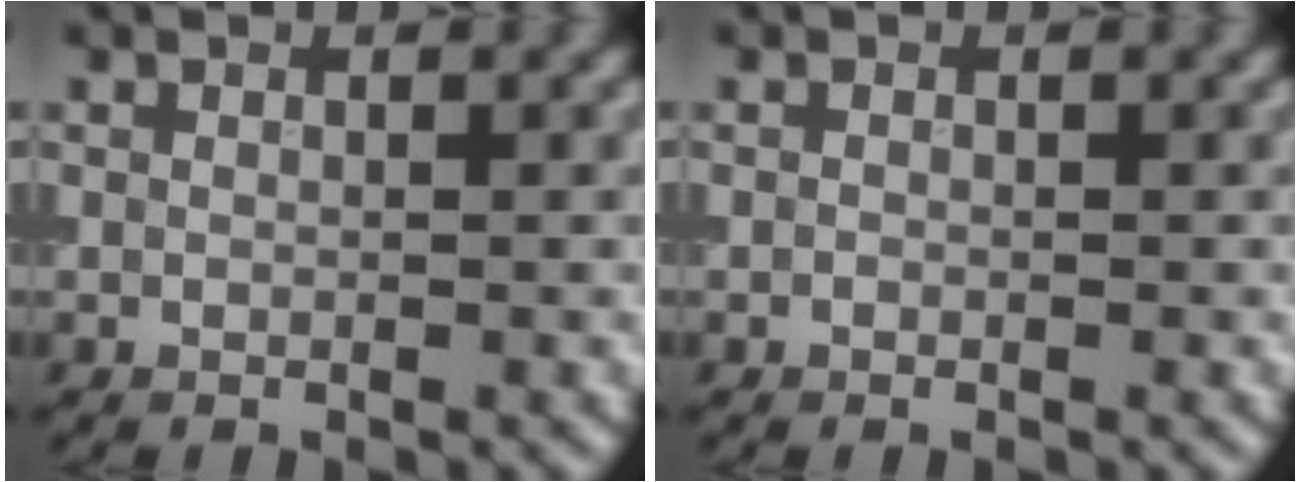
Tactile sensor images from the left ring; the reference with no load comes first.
{"total": 0.0}